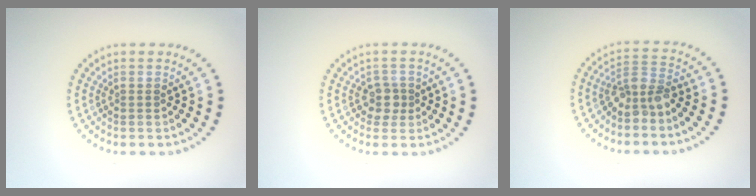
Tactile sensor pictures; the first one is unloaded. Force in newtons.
{"total": 1.8, "press": 1.5, "slide": 1.0}
{"total": 3.1, "press": 2.2, "slide": 2.2}